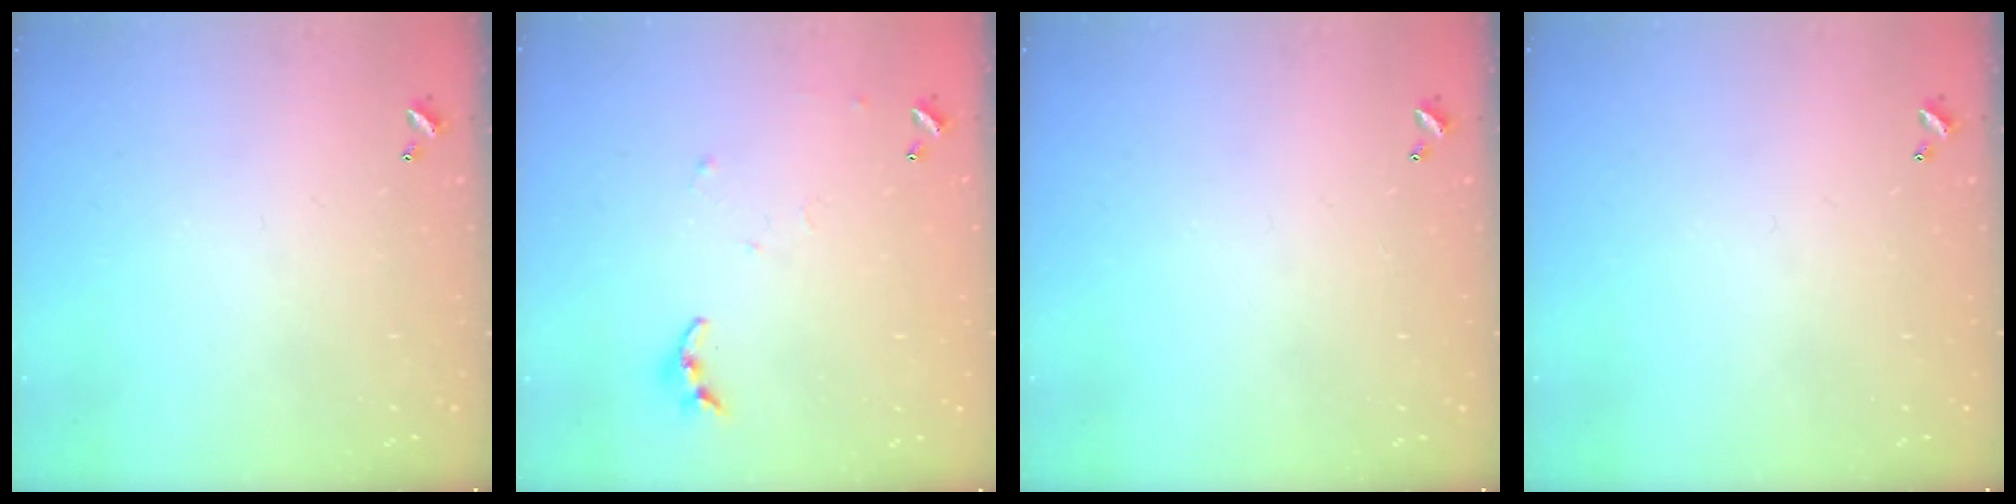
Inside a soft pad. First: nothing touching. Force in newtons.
{"total": 4.1, "press": 4.1, "slide": 0.4}
{"total": 0.0}
{"total": 0.0}